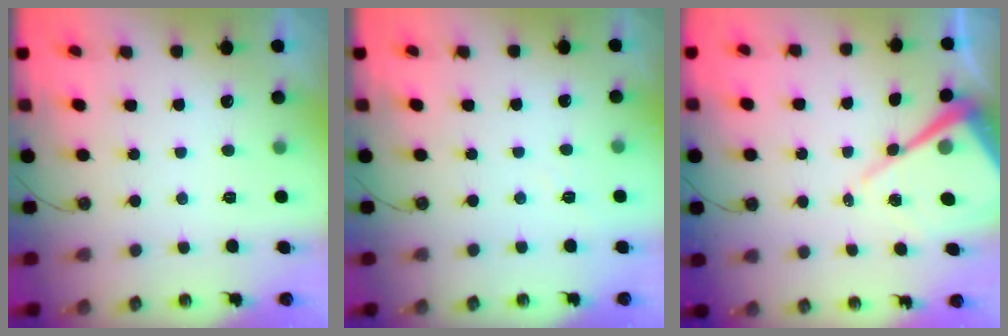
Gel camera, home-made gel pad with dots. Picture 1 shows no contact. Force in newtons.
{"total": 3.0, "press": 3.0, "slide": 0.3}
{"total": 13.1, "press": 13.1, "slide": 1.1}